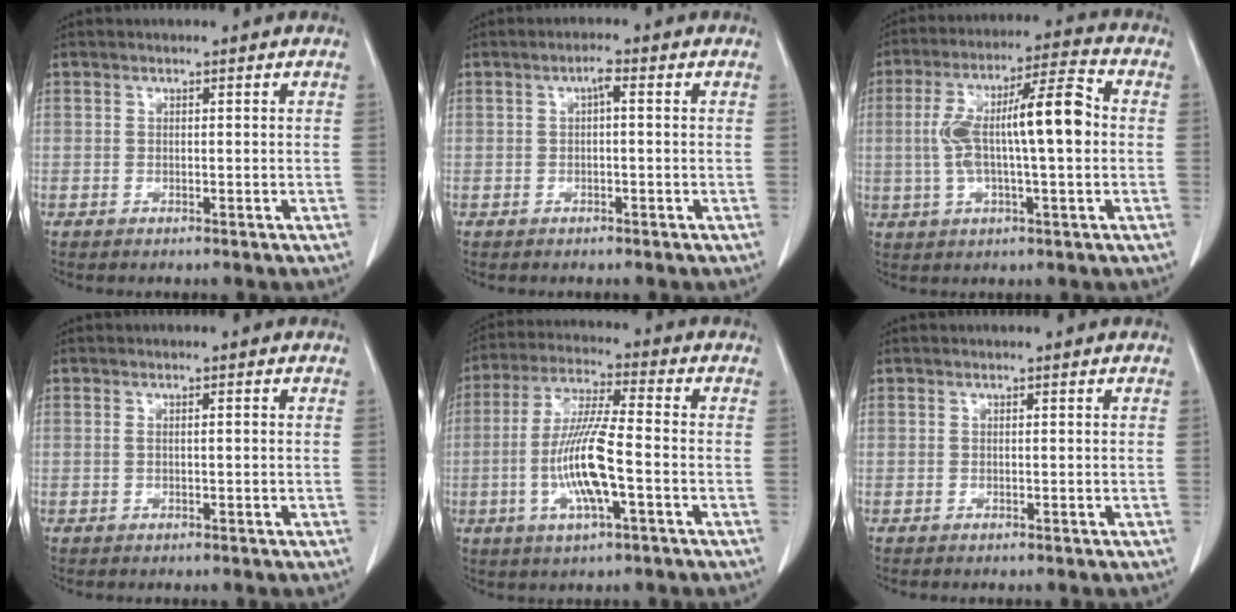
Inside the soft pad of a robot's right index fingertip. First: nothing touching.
{"total": 1.6, "force": [0.2, 0.3, 1.5], "torque": [-0.027, 0.005, 0.004]}
{"total": 13.3, "force": [0.4, 2.5, 13.1], "torque": [-0.237, 0.030, 0.004]}
{"total": 1.0, "force": [0.1, 0.2, 1.0], "torque": [-0.020, 0.005, 0.005]}
{"total": 11.4, "force": [-2.6, 1.3, 11.0], "torque": [-0.222, -0.006, -0.052]}
{"total": 0.0}